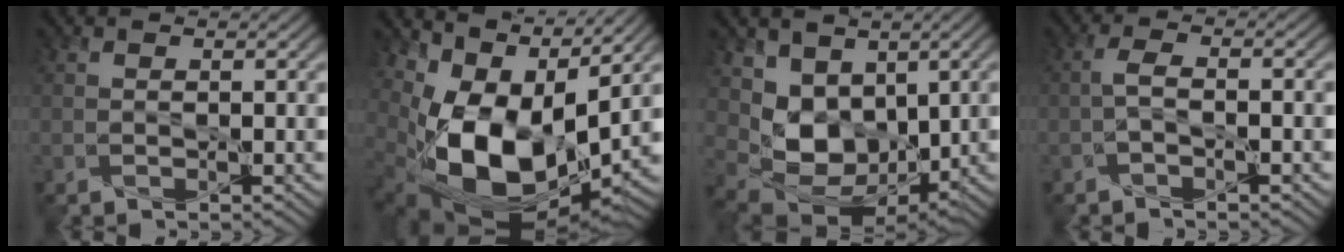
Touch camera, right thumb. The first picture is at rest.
{"total": 14.7, "force": [1.3, 9.3, 11.4], "torque": [-0.228, -0.029, 0.037]}
{"total": 8.2, "force": [1.8, 6.3, 4.8], "torque": [-0.116, -0.030, 0.046]}
{"total": 2.0, "force": [-0.8, 0.7, 1.7], "torque": [-0.041, 0.005, -0.019]}